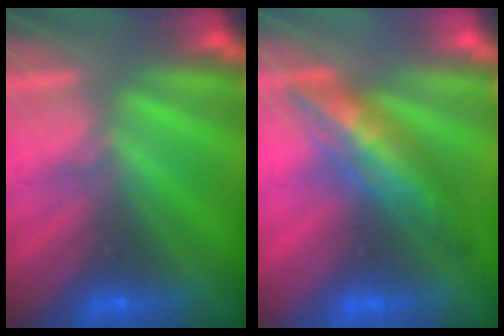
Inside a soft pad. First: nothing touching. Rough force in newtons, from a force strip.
{"total": 2.9}